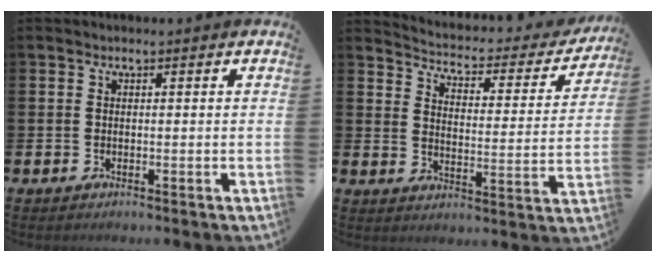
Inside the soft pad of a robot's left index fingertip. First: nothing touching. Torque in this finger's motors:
{"motor_torque": [0.96, -1.18, 0.16, -0.01]}